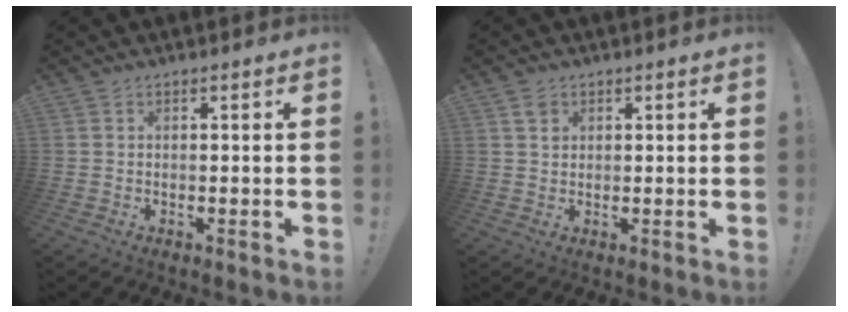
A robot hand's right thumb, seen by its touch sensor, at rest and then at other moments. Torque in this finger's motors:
{"motor_torque": [0.30, 0.36, 0.12, 0.24, 0.00]}